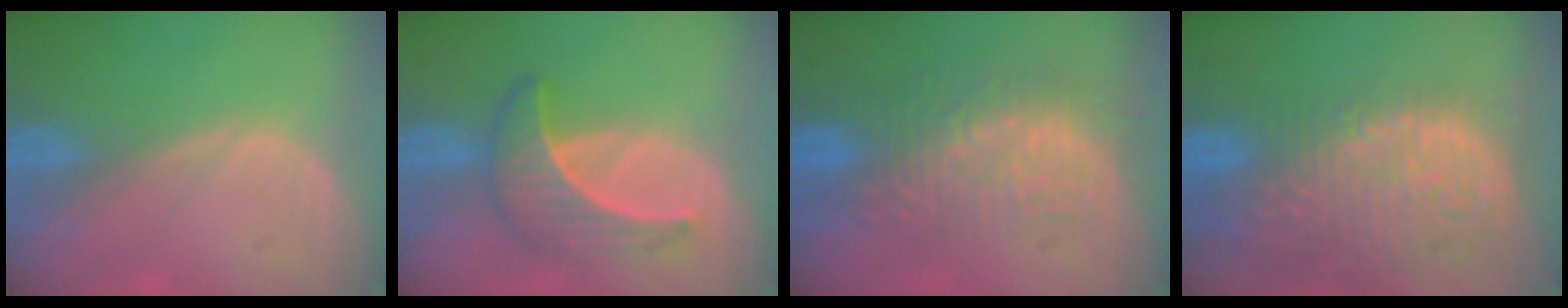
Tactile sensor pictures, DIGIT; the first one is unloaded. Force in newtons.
{"total": 6.8, "press": 6.1, "slide": 3.0}
{"total": 8.9, "press": 8.7, "slide": 1.4}
{"total": 15.1, "press": 12.5, "slide": 8.5}